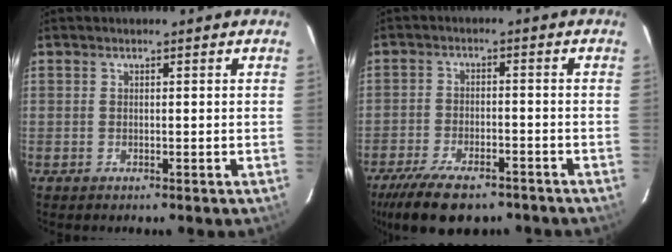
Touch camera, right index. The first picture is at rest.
{"total": 13.8, "force": [-10.4, 5.2, 7.5], "torque": [-0.168, -0.029, -0.169]}